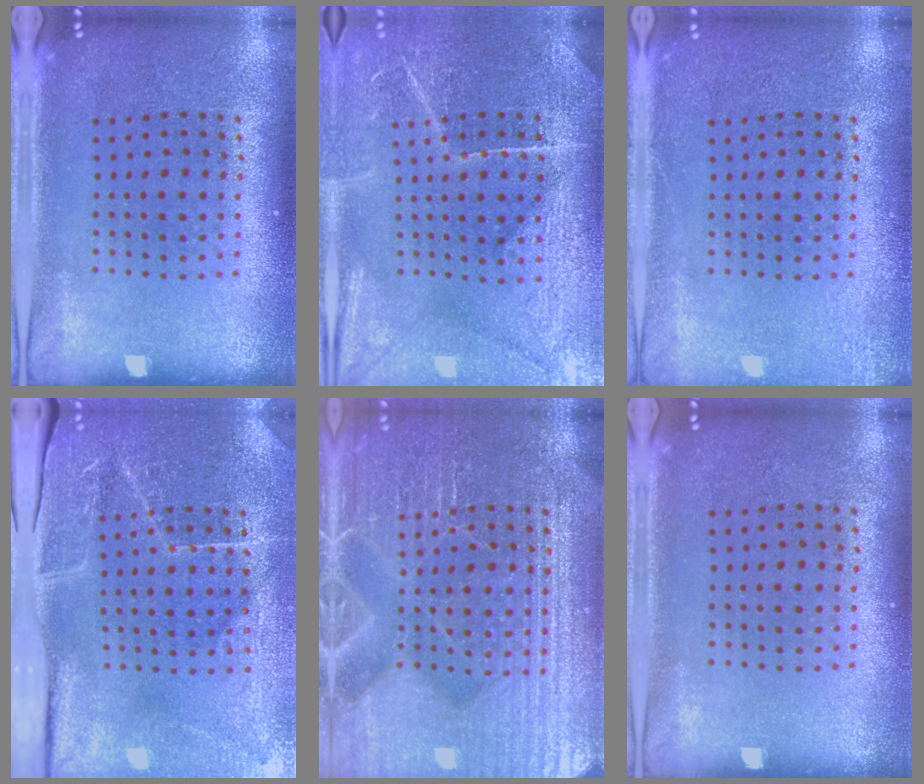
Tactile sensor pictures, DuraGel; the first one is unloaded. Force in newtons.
{"total": 3.9, "press": 3.8, "slide": 1.1}
{"total": 1.7, "press": 1.7, "slide": 0.3}
{"total": 3.8, "press": 3.8, "slide": 0.5}
{"total": 4.9, "press": 4.9, "slide": 0.6}
{"total": 0.0}